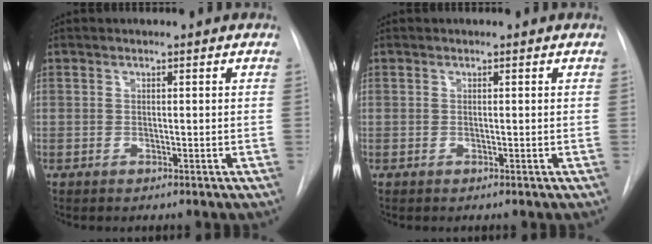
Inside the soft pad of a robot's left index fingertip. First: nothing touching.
{"total": 0.0}